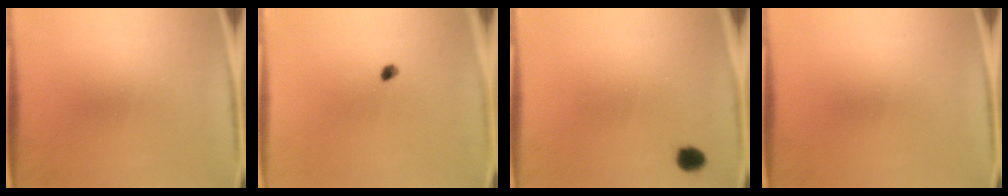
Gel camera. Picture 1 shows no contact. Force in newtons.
{"total": 1.2}
{"total": 2.4}
{"total": 0.0}